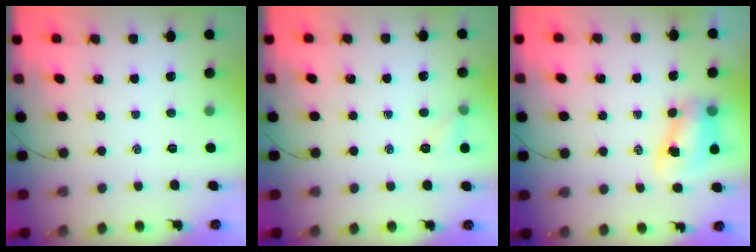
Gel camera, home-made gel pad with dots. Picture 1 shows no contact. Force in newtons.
{"total": 5.0, "press": 4.8, "slide": 1.5}
{"total": 7.9, "press": 7.8, "slide": 1.1}